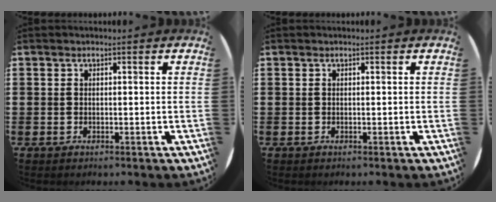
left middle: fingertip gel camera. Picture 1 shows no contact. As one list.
[{"total": 0.0}]